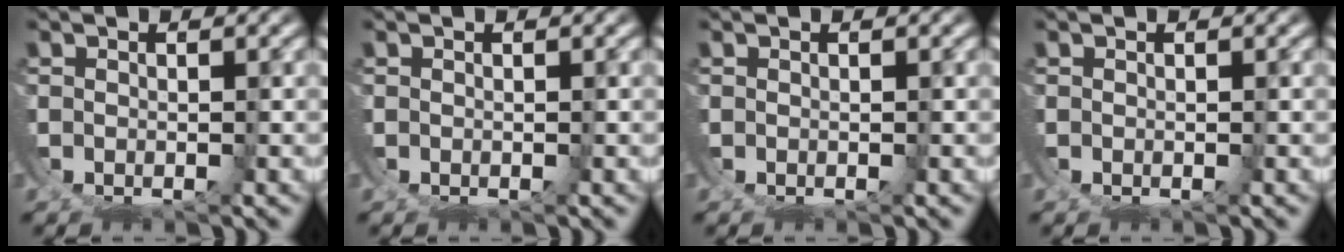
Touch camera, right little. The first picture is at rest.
{"total": 0.0}
{"total": 0.0}
{"total": 0.0}